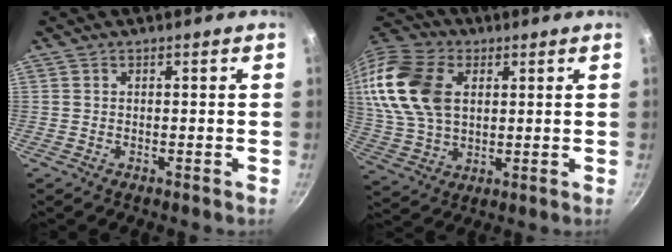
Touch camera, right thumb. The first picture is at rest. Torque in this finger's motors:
{"motor_torque": [-0.78, 1.78, 1.73, 0.10, 0.23]}